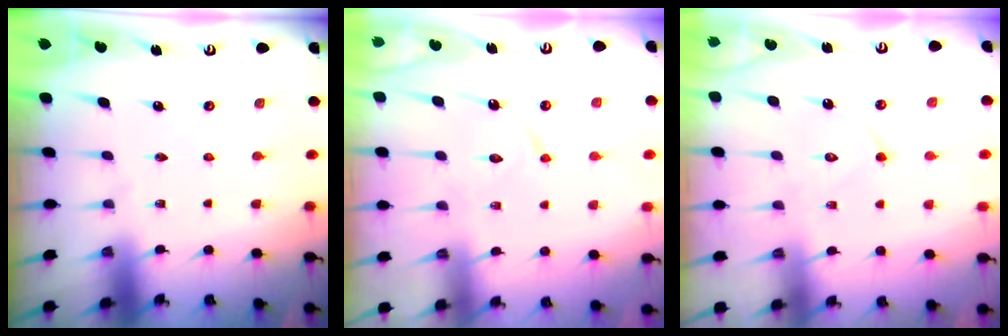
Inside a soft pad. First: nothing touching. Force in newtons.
{"total": 9.6, "press": 9.5, "slide": 0.7}
{"total": 7.6, "press": 7.6, "slide": 0.7}